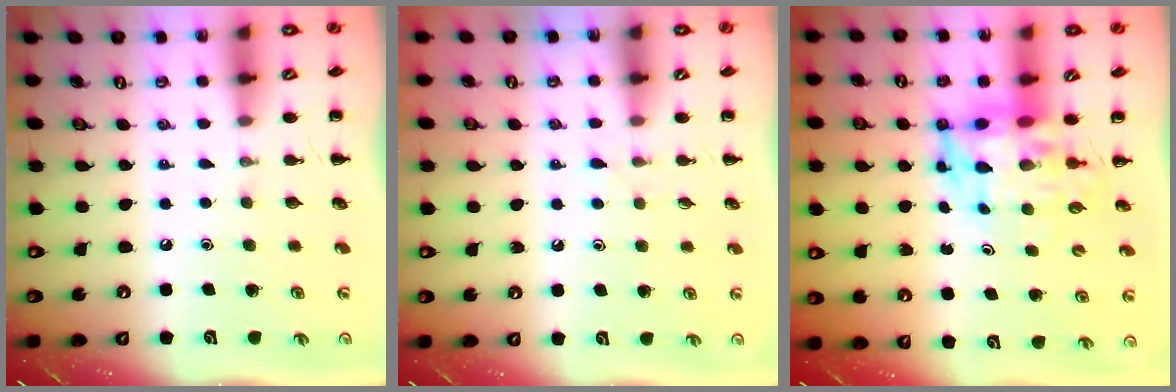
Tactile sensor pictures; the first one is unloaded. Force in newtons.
{"total": 3.4, "press": 3.0, "slide": 1.6}
{"total": 6.5, "press": 6.2, "slide": 2.0}